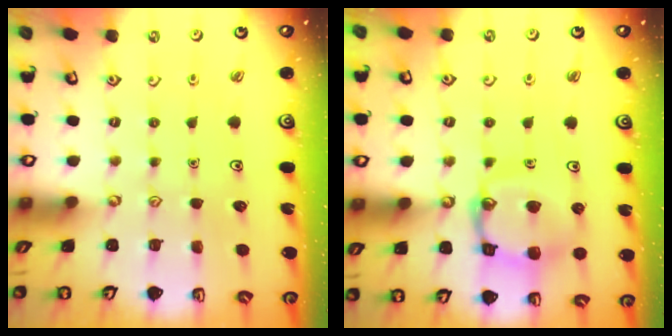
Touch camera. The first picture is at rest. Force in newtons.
{"total": 13.4, "press": 13.4, "slide": 1.3}